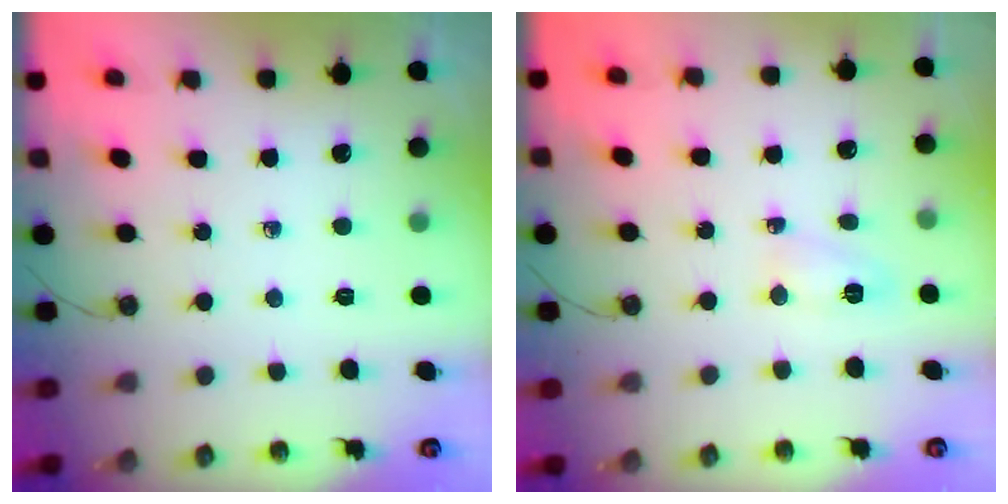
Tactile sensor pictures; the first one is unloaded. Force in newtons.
{"total": 3.9, "press": 3.9, "slide": 0.4}